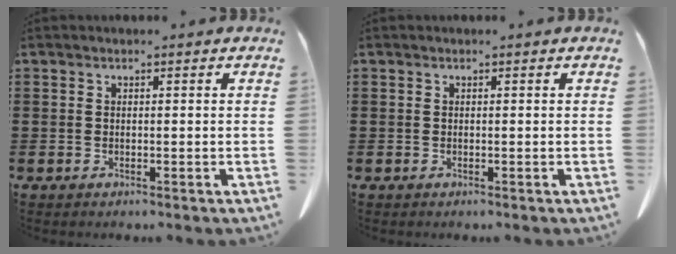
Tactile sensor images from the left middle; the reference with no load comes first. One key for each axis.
{"total": 0.0}